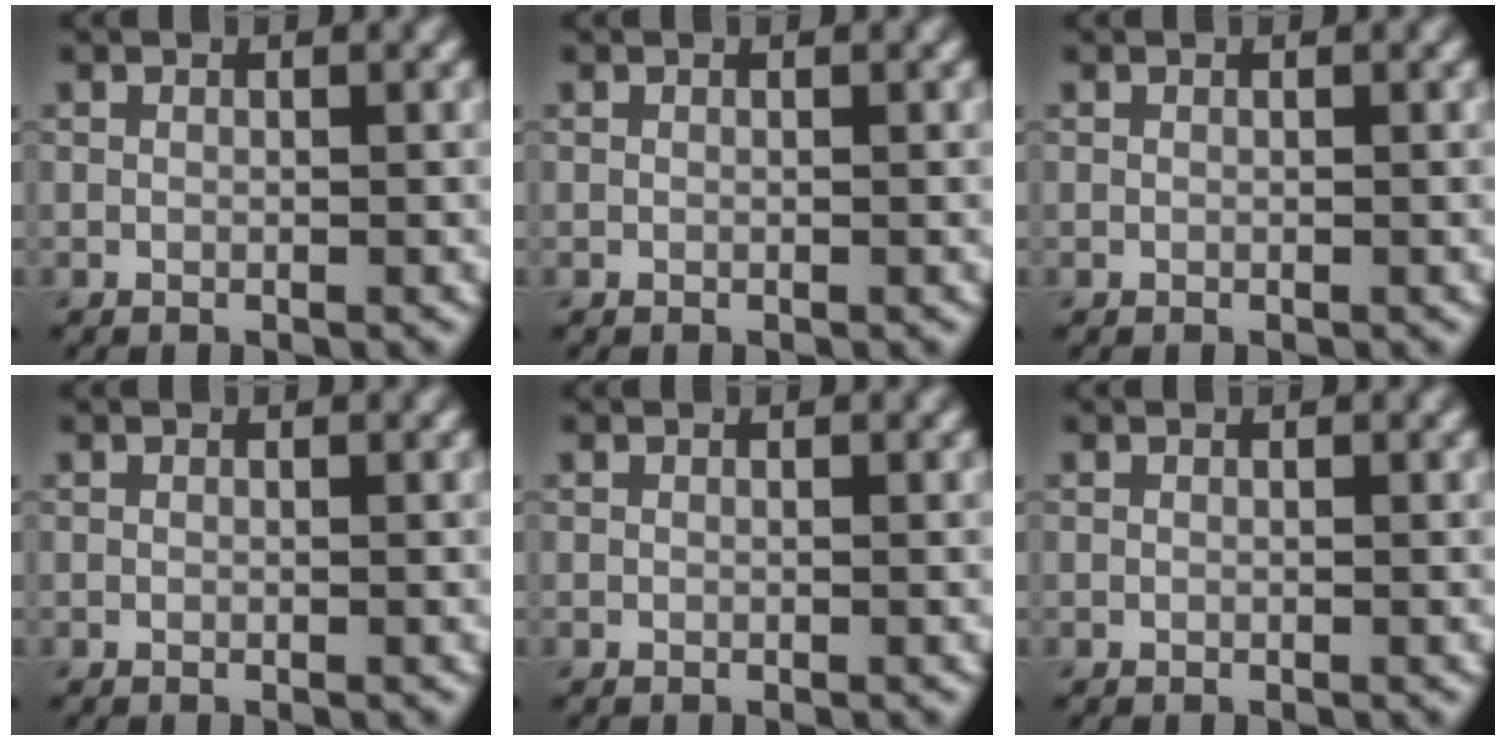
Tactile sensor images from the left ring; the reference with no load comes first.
{"total": 0.0}
{"total": 0.0}
{"total": 0.0}
{"total": 0.0}
{"total": 0.0}